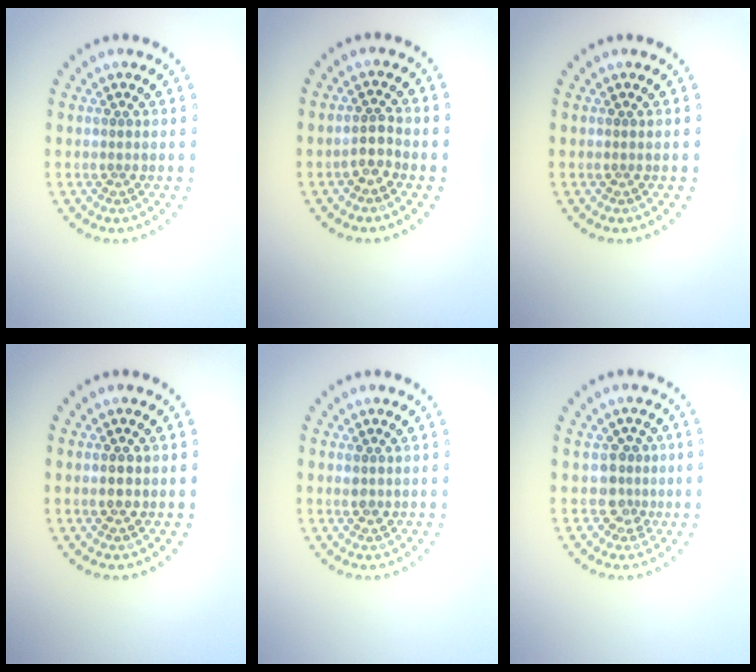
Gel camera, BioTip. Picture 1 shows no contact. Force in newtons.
{"total": 1.6, "press": 1.4, "slide": 0.9}
{"total": 0.0}
{"total": 1.1, "press": 1.1, "slide": 0.1}
{"total": 0.9, "press": 0.8, "slide": 0.2}
{"total": 2.2, "press": 1.9, "slide": 1.2}